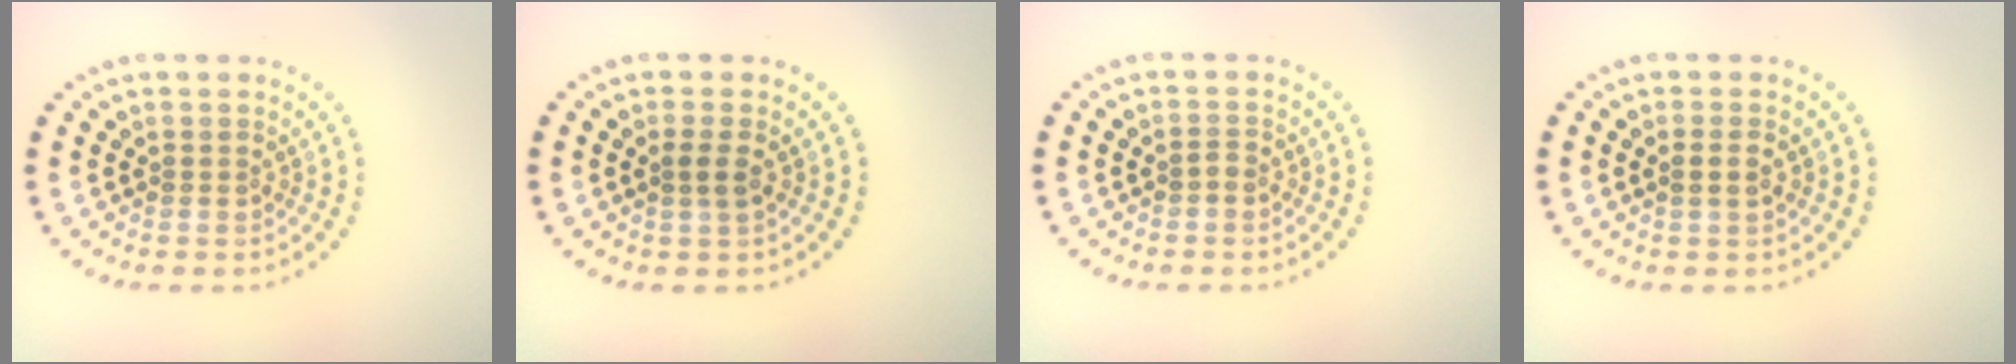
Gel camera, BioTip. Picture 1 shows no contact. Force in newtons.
{"total": 1.4, "press": 1.2, "slide": 0.6}
{"total": 0.7, "press": 0.6, "slide": 0.3}
{"total": 1.1, "press": 1.1, "slide": 0.4}